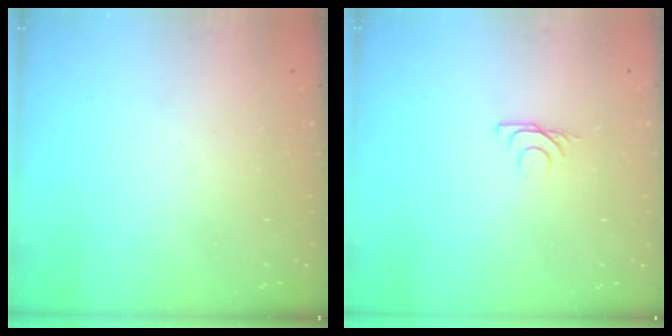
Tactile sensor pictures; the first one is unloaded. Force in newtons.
{"total": 5.3, "press": 5.3, "slide": 0.9}